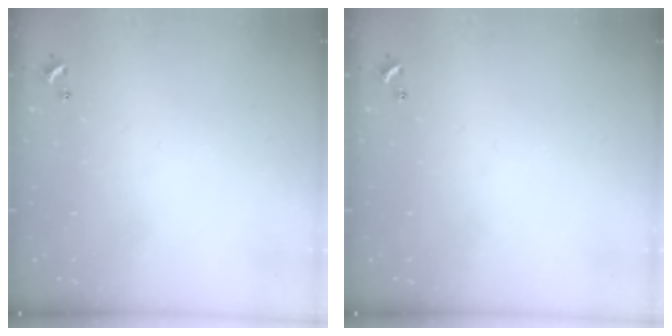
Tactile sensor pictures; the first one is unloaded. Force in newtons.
{"total": 0.0}